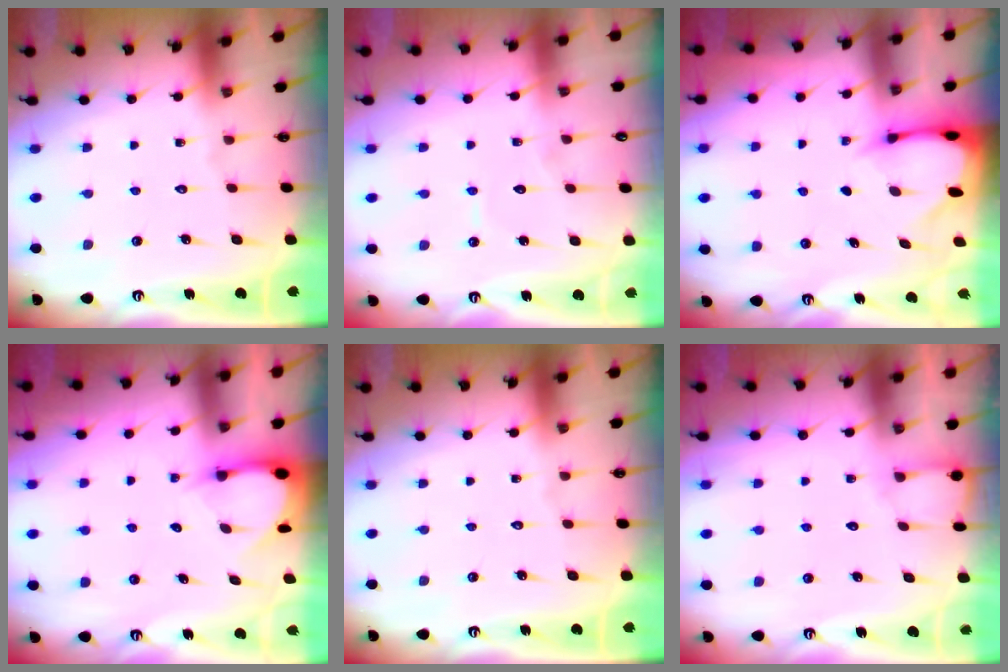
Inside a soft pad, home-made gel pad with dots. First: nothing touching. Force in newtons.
{"total": 4.5, "press": 4.5, "slide": 0.2}
{"total": 3.0, "press": 3.0, "slide": 0.3}
{"total": 2.8, "press": 2.8, "slide": 0.2}
{"total": 0.0}
{"total": 3.8, "press": 3.8, "slide": 0.4}